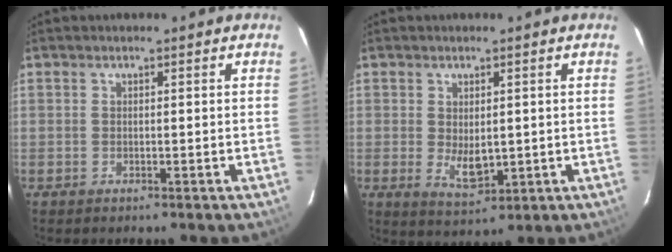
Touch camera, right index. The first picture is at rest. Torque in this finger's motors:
{"motor_torque": [0.36, -0.09, 0.40, 0.05]}